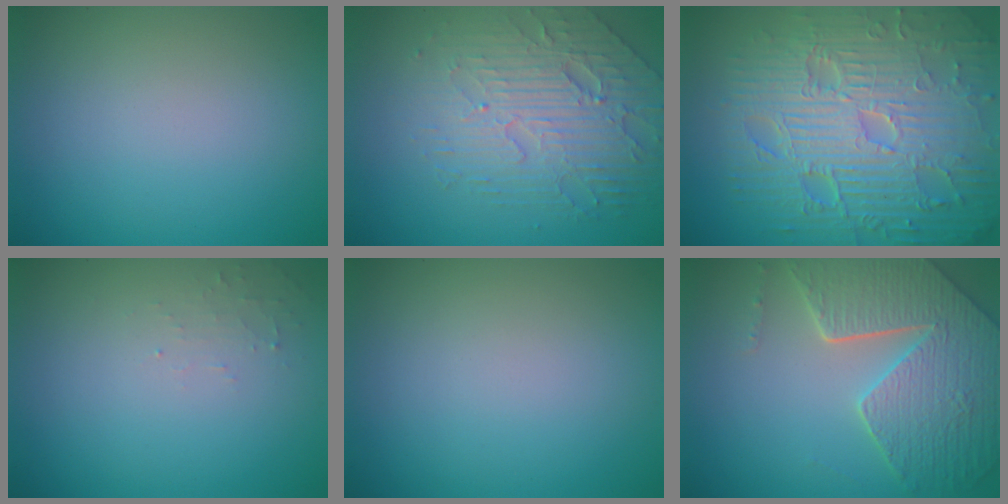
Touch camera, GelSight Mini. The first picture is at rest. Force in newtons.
{"total": 5.6, "press": 4.4, "slide": 3.4}
{"total": 12.5, "press": 7.9, "slide": 9.7}
{"total": 1.1, "press": 1.1, "slide": 0.2}
{"total": 0.0}
{"total": 7.8, "press": 5.8, "slide": 5.3}